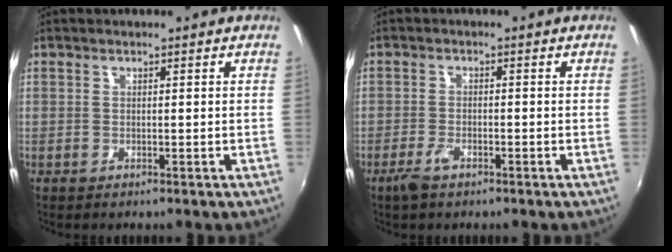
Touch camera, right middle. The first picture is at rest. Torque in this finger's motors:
{"motor_torque": [0.38, -0.36, 0.28, 0.06]}